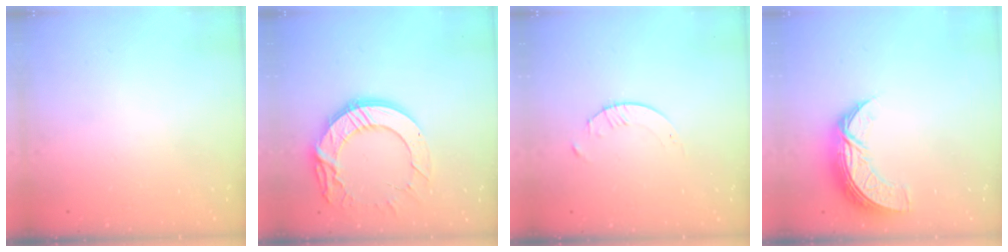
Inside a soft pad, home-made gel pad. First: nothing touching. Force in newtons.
{"total": 15.1, "press": 15.1, "slide": 0.9}
{"total": 2.1, "press": 2.1, "slide": 0.3}
{"total": 8.8, "press": 8.7, "slide": 1.0}